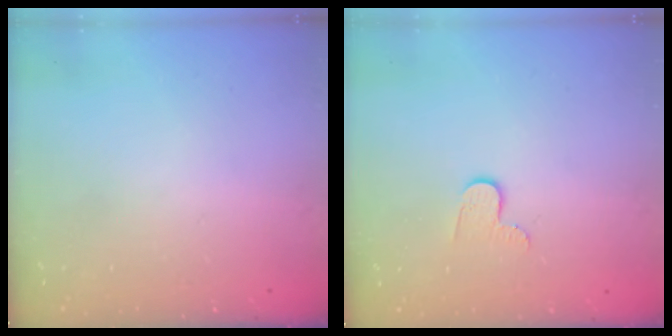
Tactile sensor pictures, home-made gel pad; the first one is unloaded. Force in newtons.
{"total": 4.6, "press": 4.6, "slide": 0.5}